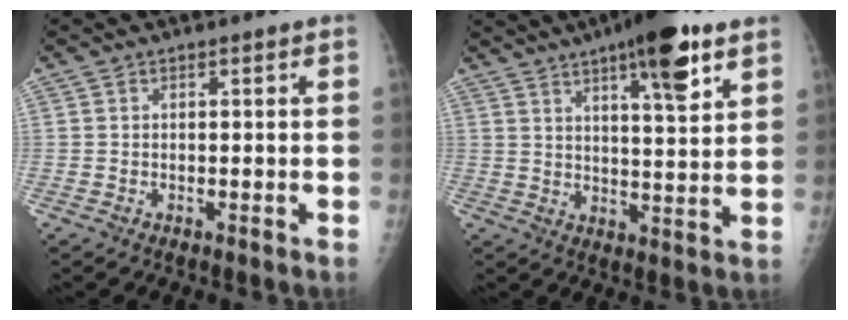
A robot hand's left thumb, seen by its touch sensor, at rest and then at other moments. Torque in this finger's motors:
{"motor_torque": [1.40, 0.26, 1.48, -0.63, 0.10]}